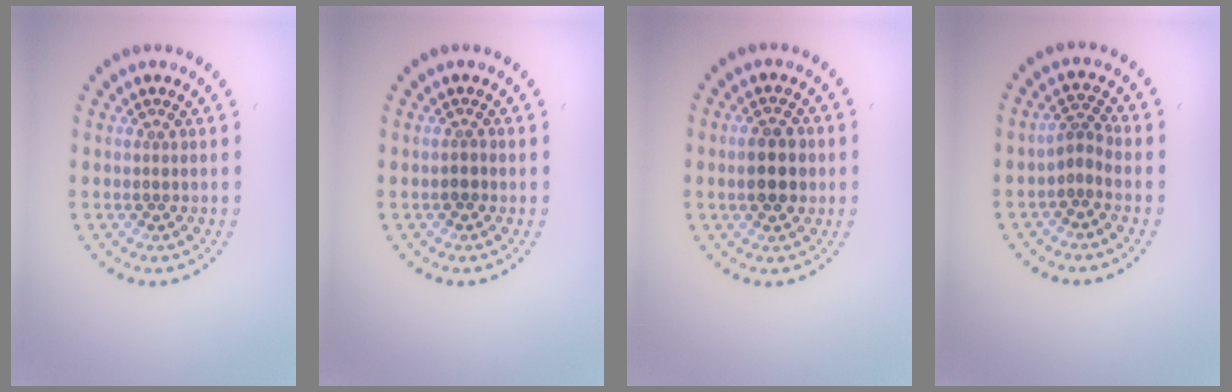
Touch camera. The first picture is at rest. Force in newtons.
{"total": 0.9, "press": 0.7, "slide": 0.6}
{"total": 3.8, "press": 3.8, "slide": 0.2}
{"total": 2.0, "press": 1.3, "slide": 1.4}